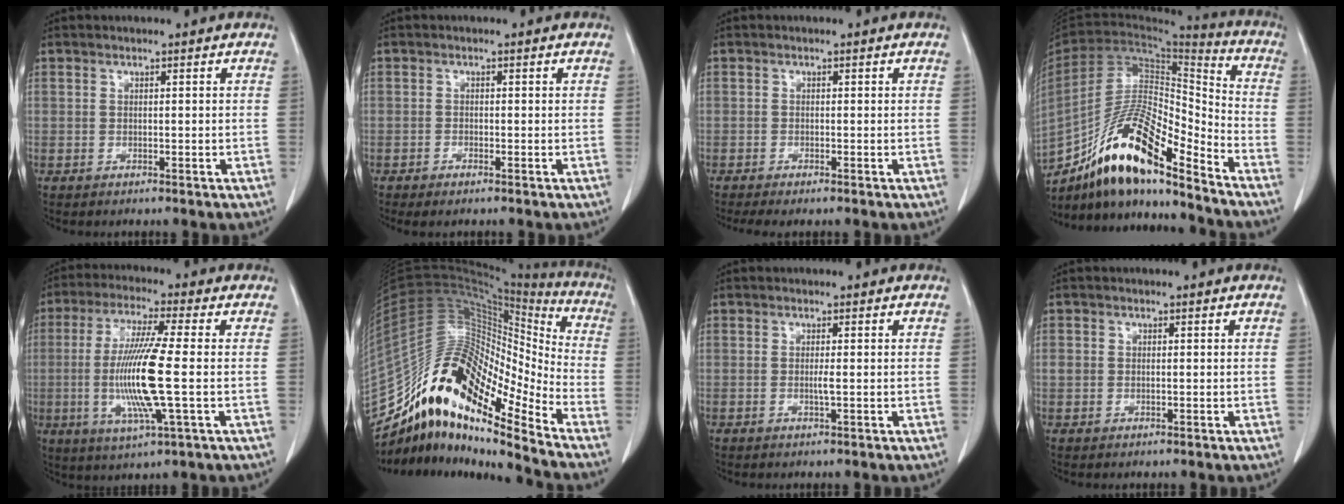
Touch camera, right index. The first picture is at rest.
{"total": 1.5, "force": [-1.0, 0.3, 1.0], "torque": [-0.017, -0.002, -0.015]}
{"total": 2.9, "force": [-2.2, 0.5, 1.8], "torque": [-0.026, -0.006, -0.034]}
{"total": 18.2, "force": [-13.4, 3.2, 11.9], "torque": [-0.219, 0.008, -0.241]}
{"total": 12.7, "force": [-1.4, 0.0, 12.7], "torque": [-0.260, -0.013, -0.034]}
{"total": 17.0, "force": [-12.9, 3.7, 10.4], "torque": [-0.176, 0.077, -0.232]}
{"total": 1.1, "force": [-0.2, -0.2, 1.1], "torque": [-0.023, -0.002, -0.004]}
{"total": 1.6, "force": [-0.1, 1.3, 1.0], "torque": [-0.023, 0.010, 0.001]}